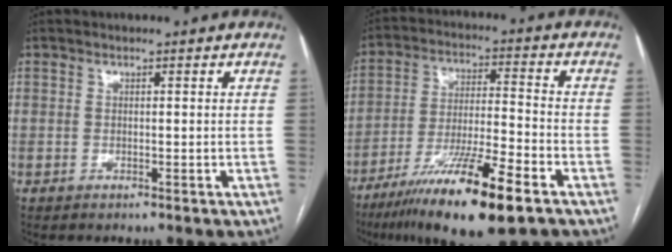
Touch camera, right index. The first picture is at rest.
{"total": 16.6, "force": [-10.2, 1.3, 13.0], "torque": [-0.233, -0.037, -0.177]}